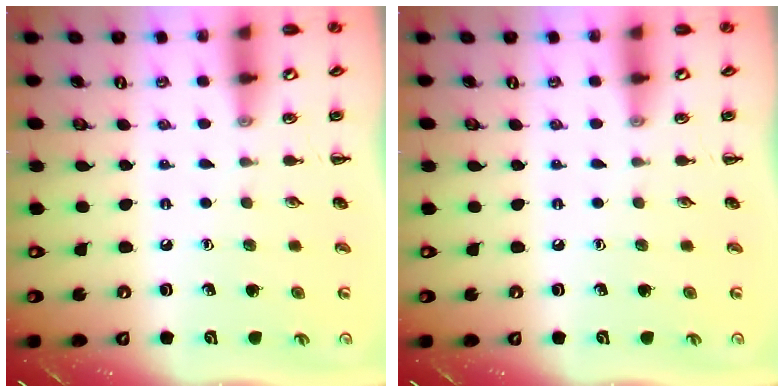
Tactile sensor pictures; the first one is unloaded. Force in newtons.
{"total": 0.0}